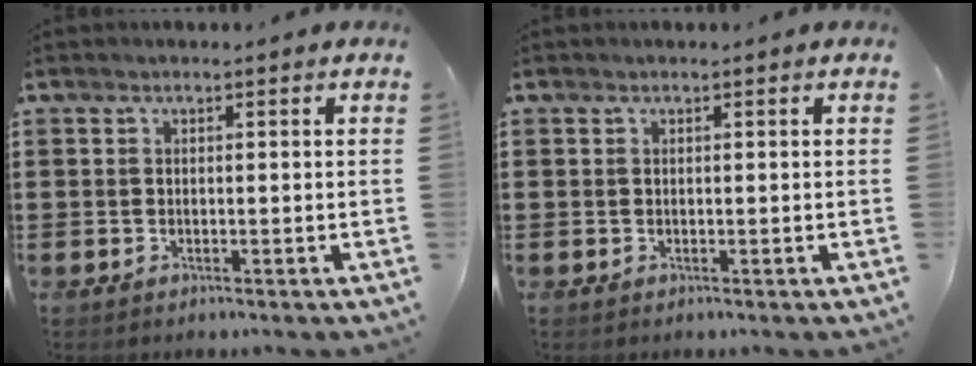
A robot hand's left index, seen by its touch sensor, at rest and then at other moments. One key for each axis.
{"total": 0.0}